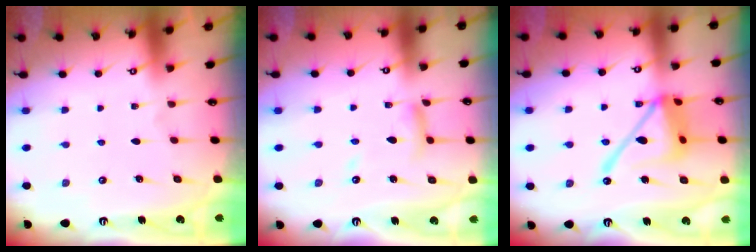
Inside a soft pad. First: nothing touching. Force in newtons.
{"total": 8.7, "press": 8.7, "slide": 0.8}
{"total": 16.4, "press": 16.3, "slide": 1.8}